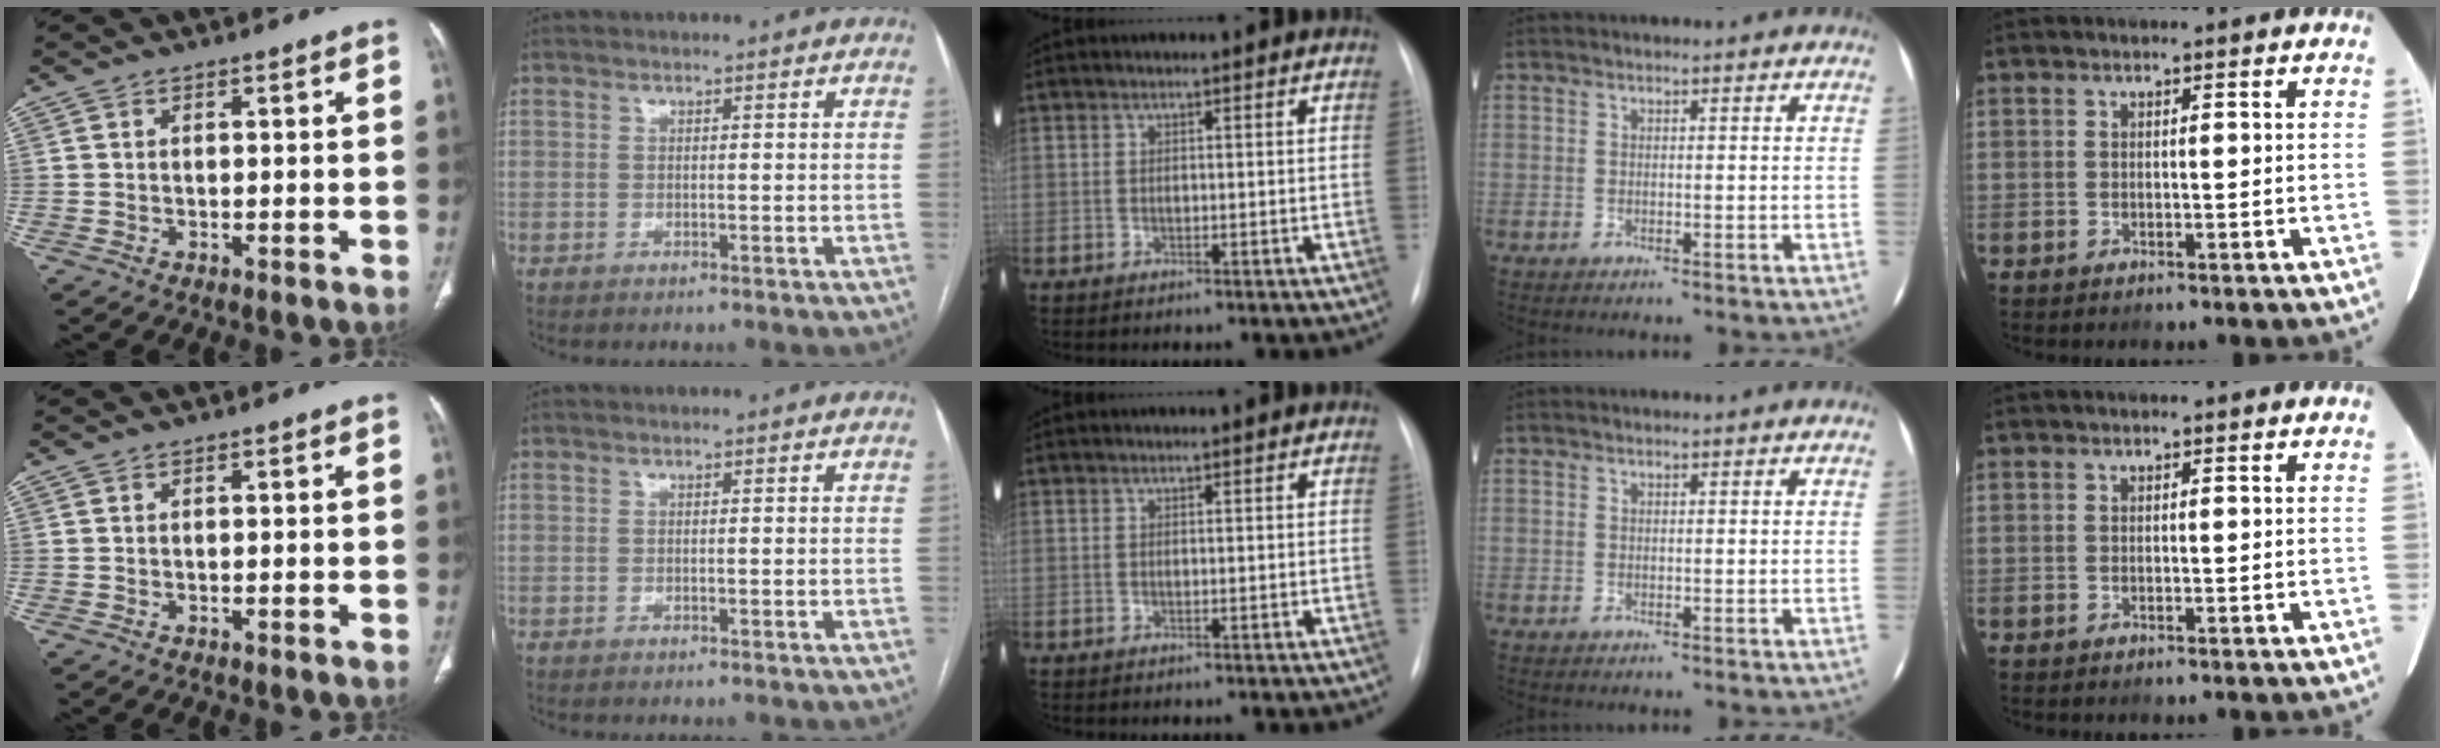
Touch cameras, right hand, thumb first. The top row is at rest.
{}